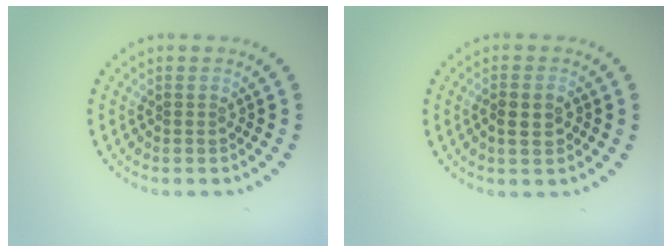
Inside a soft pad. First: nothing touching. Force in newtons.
{"total": 2.4, "press": 2.4, "slide": 0.5}